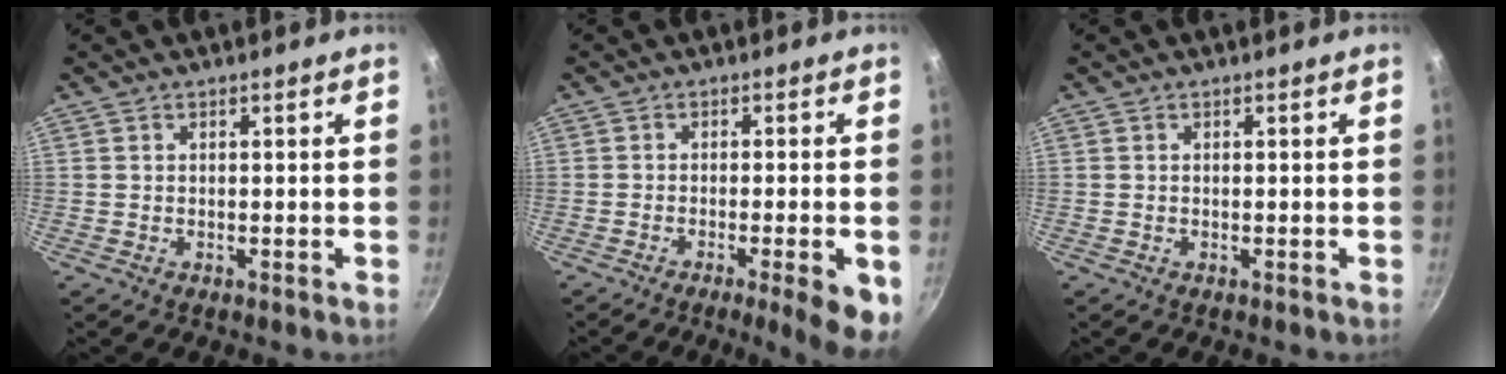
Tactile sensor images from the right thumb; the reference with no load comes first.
{"total": 8.1, "force": [-3.4, 1.3, 7.2], "torque": [-0.090, 0.009, -0.046]}
{"total": 0.0}